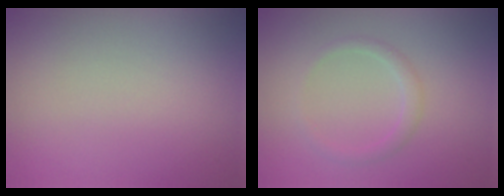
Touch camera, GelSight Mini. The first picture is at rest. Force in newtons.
{"total": 1.4, "press": 1.4, "slide": 0.0}